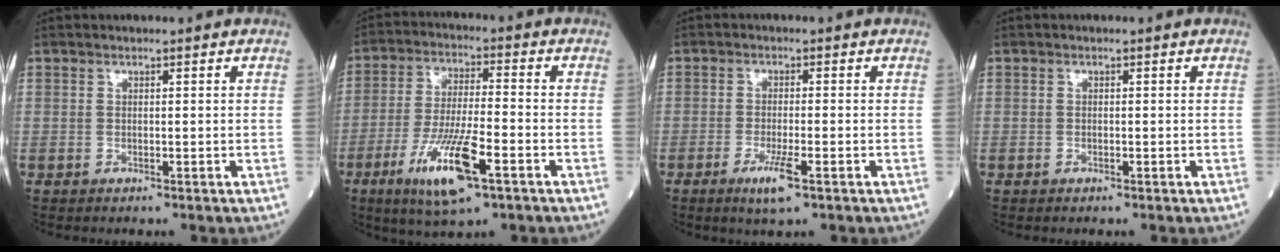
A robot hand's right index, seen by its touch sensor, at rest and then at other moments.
{"total": 12.3, "force": [-5.7, 2.1, 10.7], "torque": [-0.208, -0.021, -0.100]}
{"total": 4.5, "force": [-2.3, 0.4, 3.8], "torque": [-0.074, -0.010, -0.042]}
{"total": 0.0}